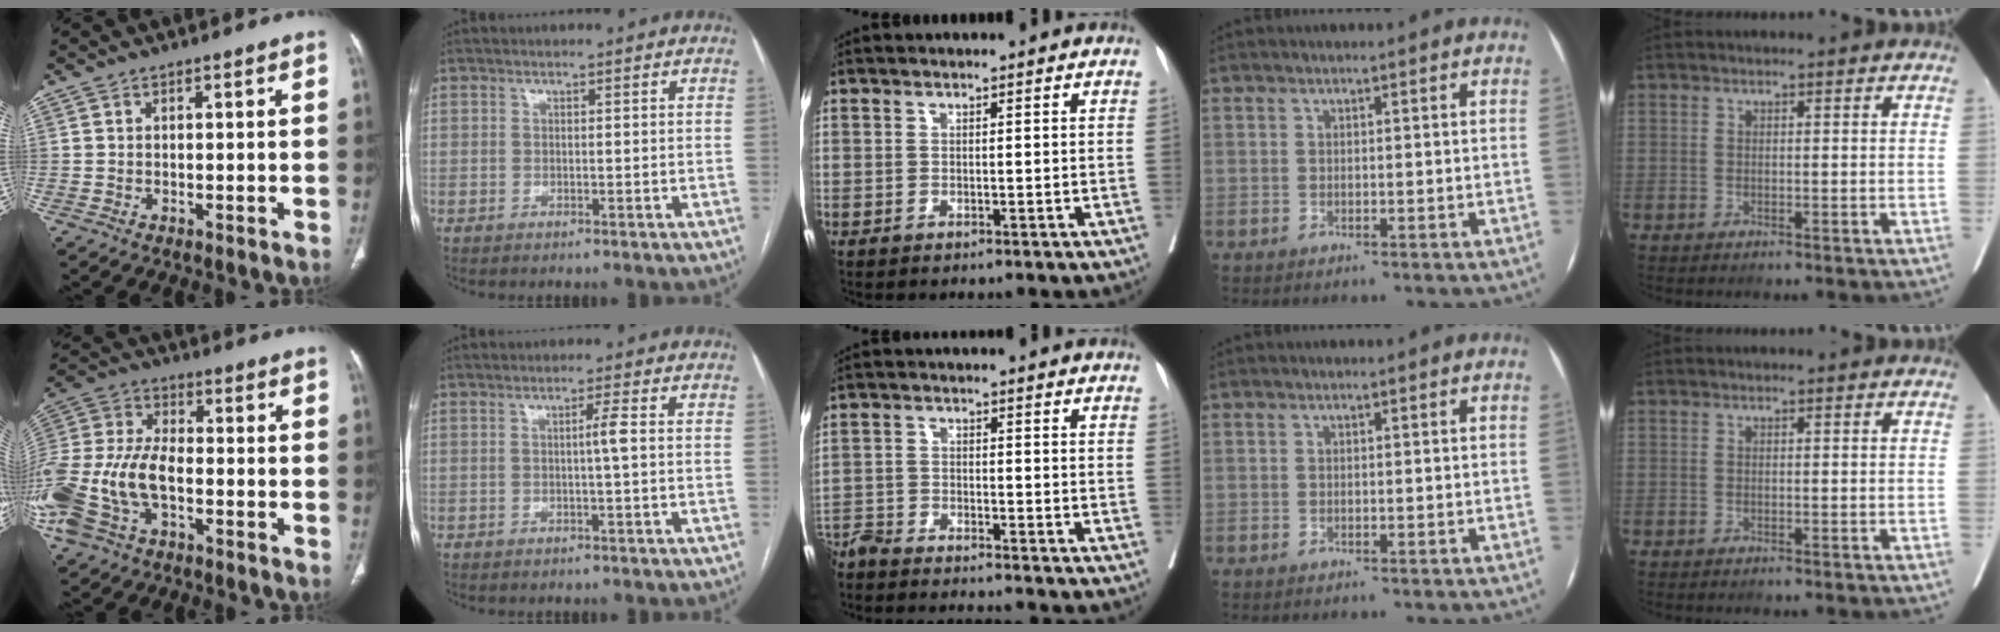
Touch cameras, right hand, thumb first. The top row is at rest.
{"thumb": {"total": 19.3, "force": [-5.6, 11.4, 14.5], "torque": [-0.344, 0.025, -0.101]}, "index": {"total": 2.0, "force": [0.0, -0.5, 2.0], "torque": [-0.033, 0.000, 0.000]}, "middle": {"total": 12.0, "force": [-11.4, 0.3, 3.8], "torque": [-0.043, -0.008, -0.176]}}